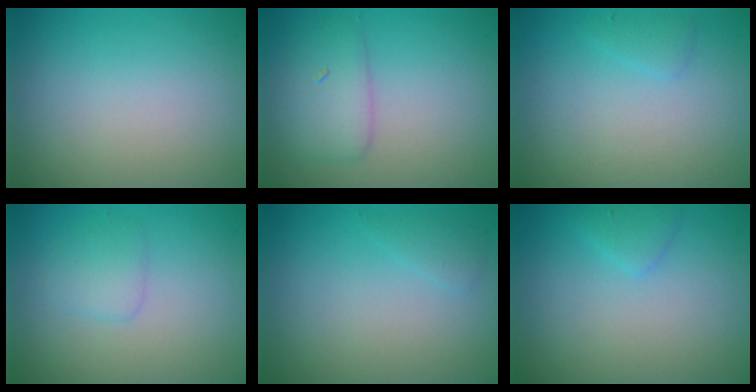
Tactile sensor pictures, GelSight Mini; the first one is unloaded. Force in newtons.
{"total": 2.9, "press": 2.9, "slide": 0.1}
{"total": 0.9, "press": 0.9, "slide": 0.1}
{"total": 1.5, "press": 1.5, "slide": 0.1}
{"total": 0.9, "press": 0.9, "slide": 0.1}
{"total": 1.2, "press": 1.2, "slide": 0.1}